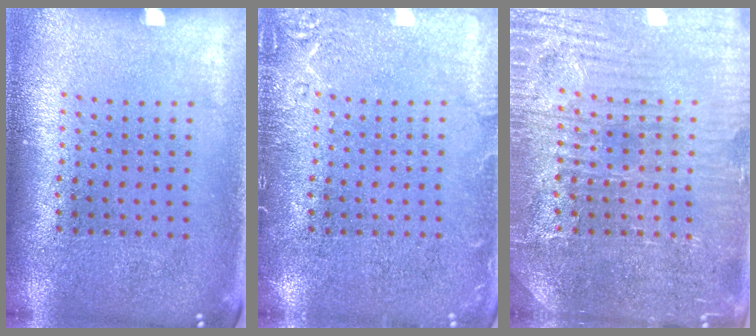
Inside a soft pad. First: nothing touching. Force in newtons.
{"total": 2.2, "press": 2.2, "slide": 0.4}
{"total": 4.2, "press": 4.1, "slide": 0.9}